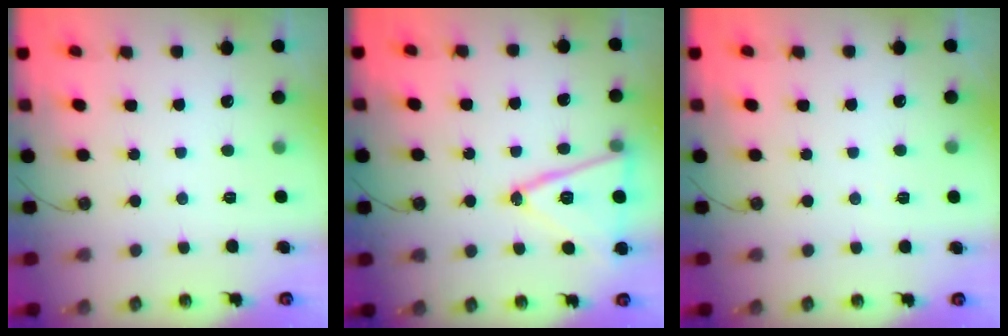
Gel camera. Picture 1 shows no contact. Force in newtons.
{"total": 15.4, "press": 15.0, "slide": 3.4}
{"total": 2.2, "press": 1.9, "slide": 1.1}